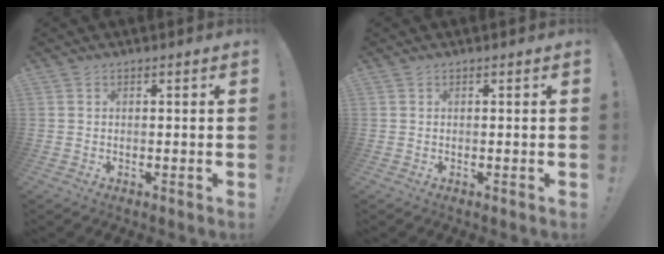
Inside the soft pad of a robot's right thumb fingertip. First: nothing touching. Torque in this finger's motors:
{"motor_torque": [0.00, 0.00, -0.12, 0.12, 0.00]}